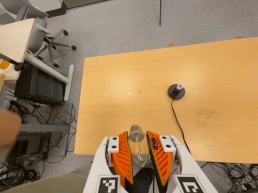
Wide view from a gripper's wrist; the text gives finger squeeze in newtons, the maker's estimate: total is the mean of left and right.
{"total": 18.2, "left": 20.0, "right": 16.3}